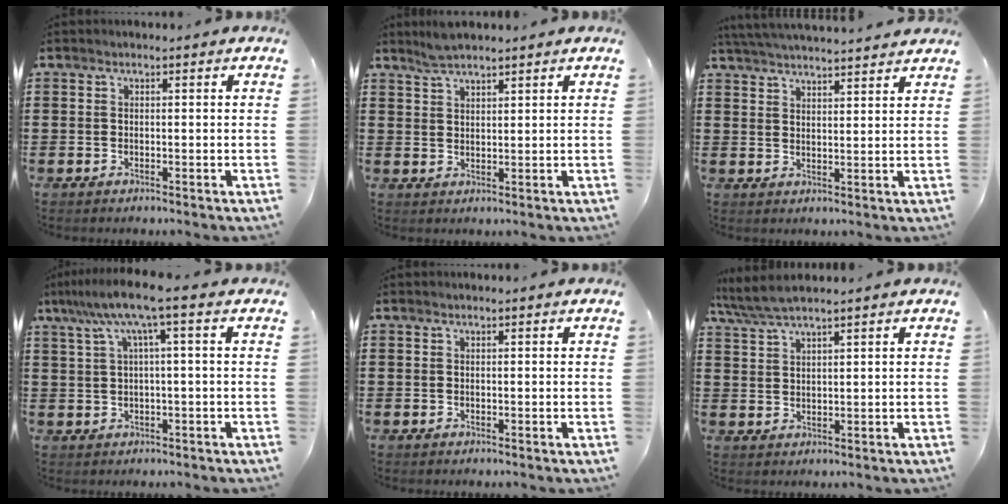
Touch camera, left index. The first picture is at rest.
{"total": 2.9, "force": [2.7, 0.5, 0.8], "torque": [-0.024, 0.000, 0.052]}
{"total": 4.1, "force": [4.0, -0.4, 0.6], "torque": [-0.026, -0.018, 0.072]}
{"total": 7.1, "force": [2.3, 0.2, 6.7], "torque": [-0.140, -0.004, 0.034]}
{"total": 0.0}
{"total": 3.9, "force": [3.2, 0.3, 2.2], "torque": [-0.051, -0.003, 0.059]}